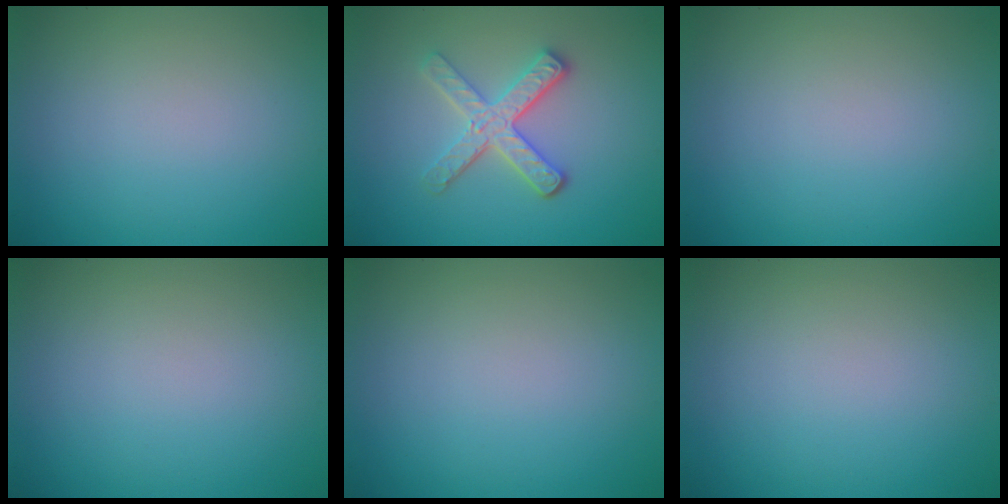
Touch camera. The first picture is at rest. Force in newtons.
{"total": 3.6, "press": 3.1, "slide": 1.9}
{"total": 0.0}
{"total": 0.0}
{"total": 0.0}
{"total": 0.0}